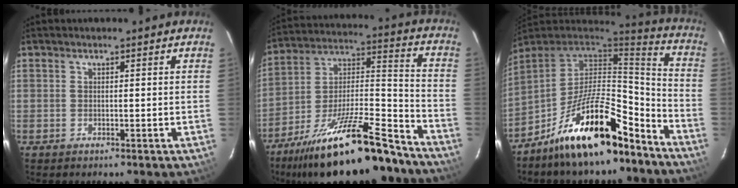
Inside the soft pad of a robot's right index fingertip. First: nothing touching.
{"total": 25.7, "force": [-20.0, 5.5, 15.1], "torque": [-0.253, -0.008, -0.309]}
{"total": 21.0, "force": [-14.0, 6.7, 14.1], "torque": [-0.243, 0.010, -0.236]}